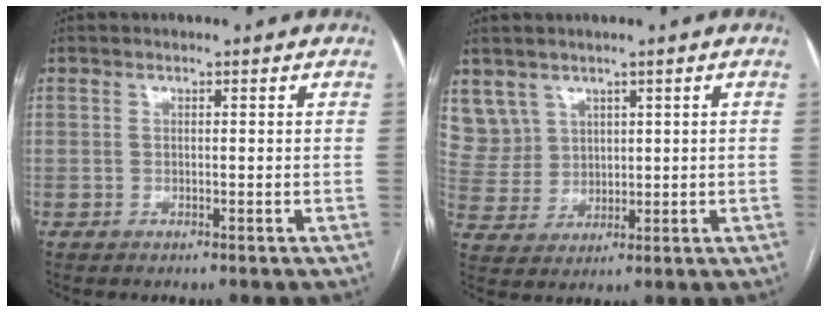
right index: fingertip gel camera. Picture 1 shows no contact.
{"total": 6.9, "force": [4.0, 5.6, 0.2], "torque": [-0.011, 0.018, 0.100]}